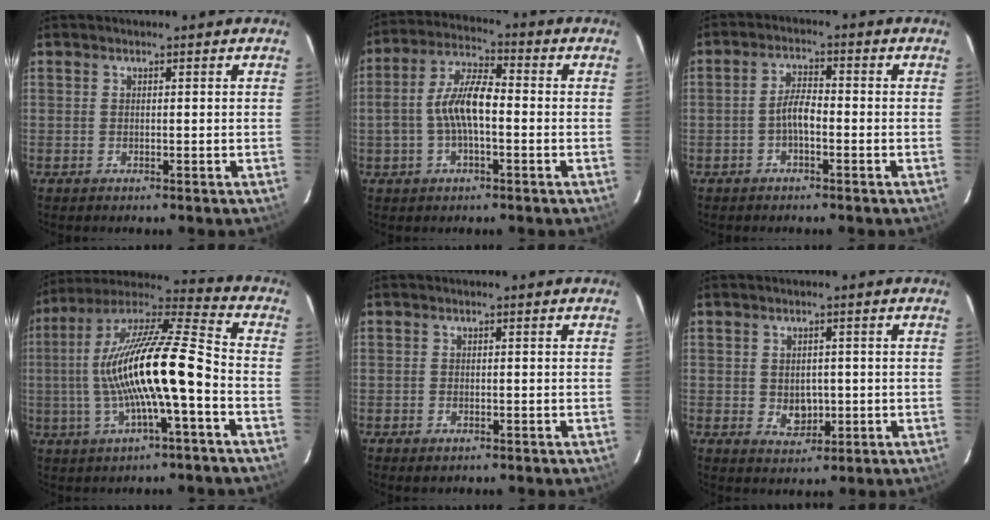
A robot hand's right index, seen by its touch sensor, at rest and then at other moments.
{"total": 9.2, "force": [-1.4, 3.5, 8.3], "torque": [-0.169, 0.015, -0.026]}
{"total": 3.5, "force": [-1.6, 1.1, 3.0], "torque": [-0.063, 0.012, -0.032]}
{"total": 18.6, "force": [-3.2, 2.4, 18.1], "torque": [-0.335, 0.007, -0.058]}
{"total": 1.5, "force": [-0.9, 1.0, 0.7], "torque": [-0.014, -0.002, -0.015]}
{"total": 4.3, "force": [-0.5, 3.5, 2.5], "torque": [-0.042, -0.002, 0.000]}